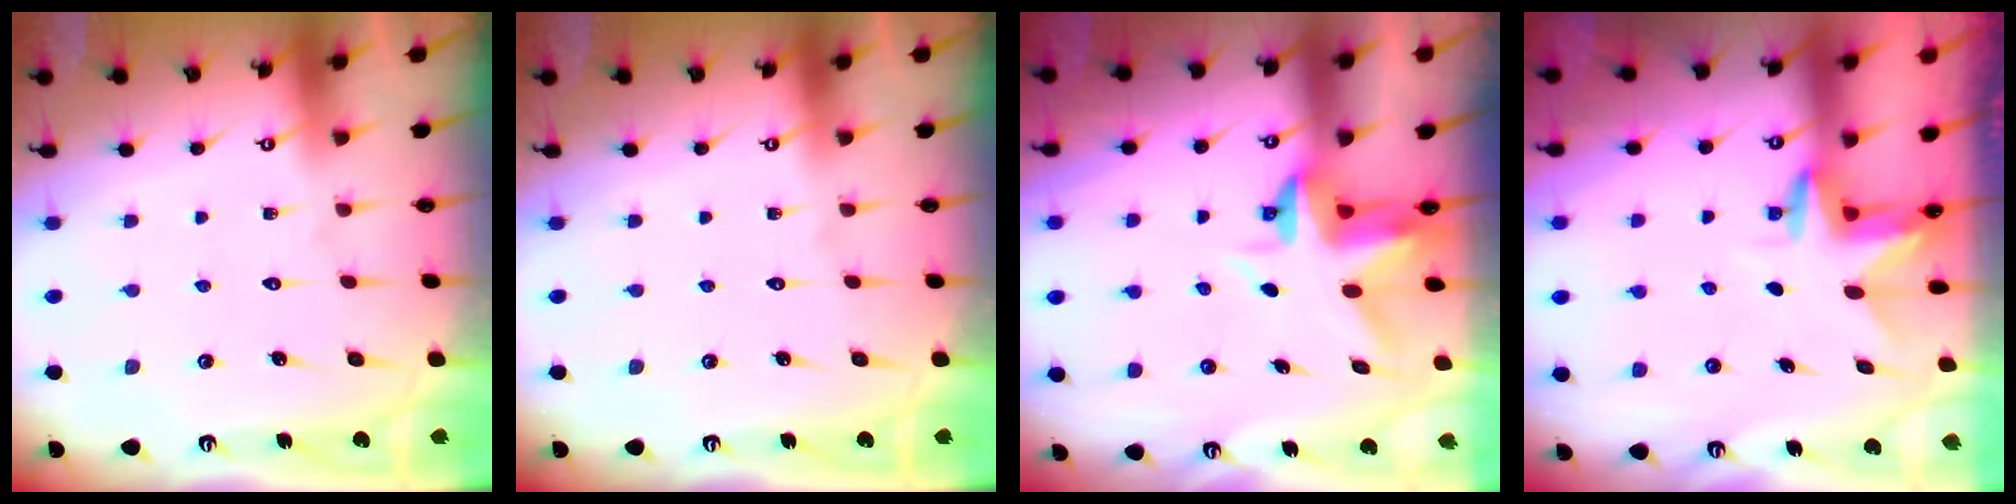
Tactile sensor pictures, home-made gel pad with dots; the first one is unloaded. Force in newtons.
{"total": 0.0}
{"total": 3.8, "press": 3.8, "slide": 0.4}
{"total": 3.1, "press": 3.1, "slide": 0.3}